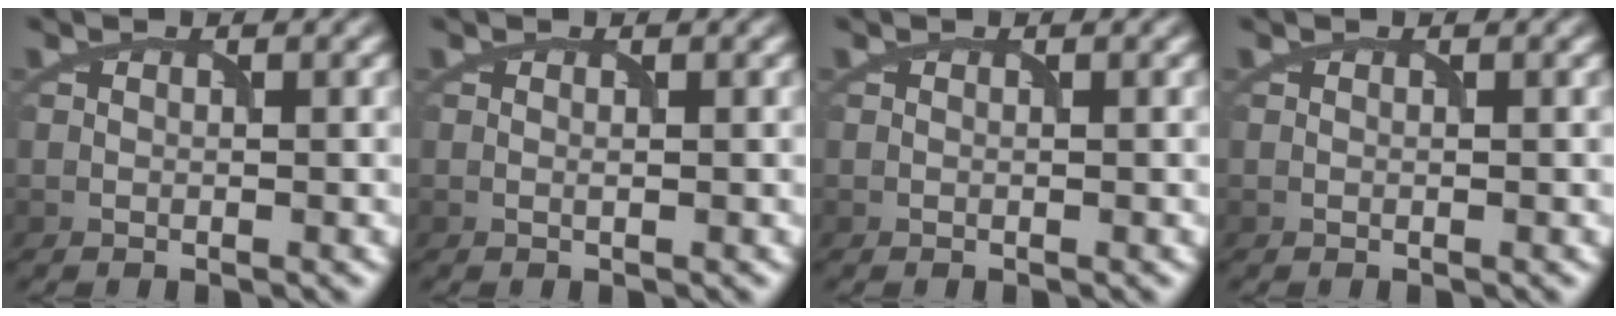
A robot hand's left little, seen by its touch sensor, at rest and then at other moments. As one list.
[{"total": 0.0}, {"total": 0.0}, {"total": 0.0}]